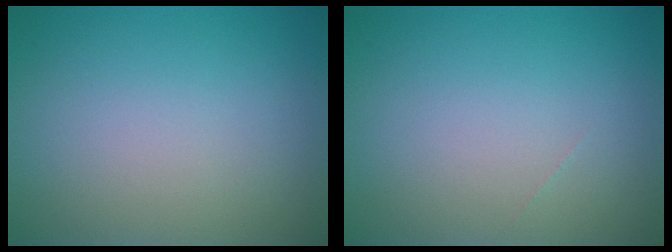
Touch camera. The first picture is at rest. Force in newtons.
{"total": 0.0}